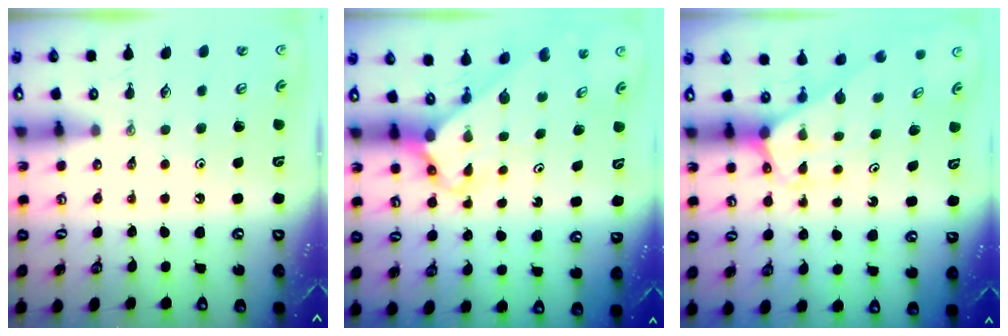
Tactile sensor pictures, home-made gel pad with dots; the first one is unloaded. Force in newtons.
{"total": 2.8, "press": 2.8, "slide": 0.2}
{"total": 2.4, "press": 2.4, "slide": 0.2}